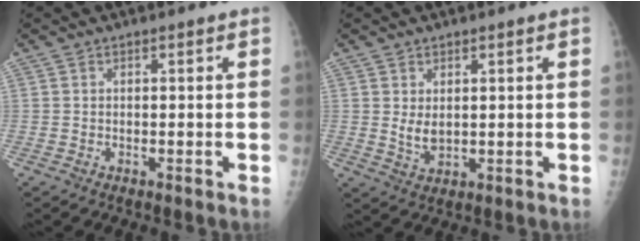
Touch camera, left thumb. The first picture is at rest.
{"total": 3.4, "force": [0.8, 1.9, 2.6], "torque": [-0.039, -0.012, 0.021]}